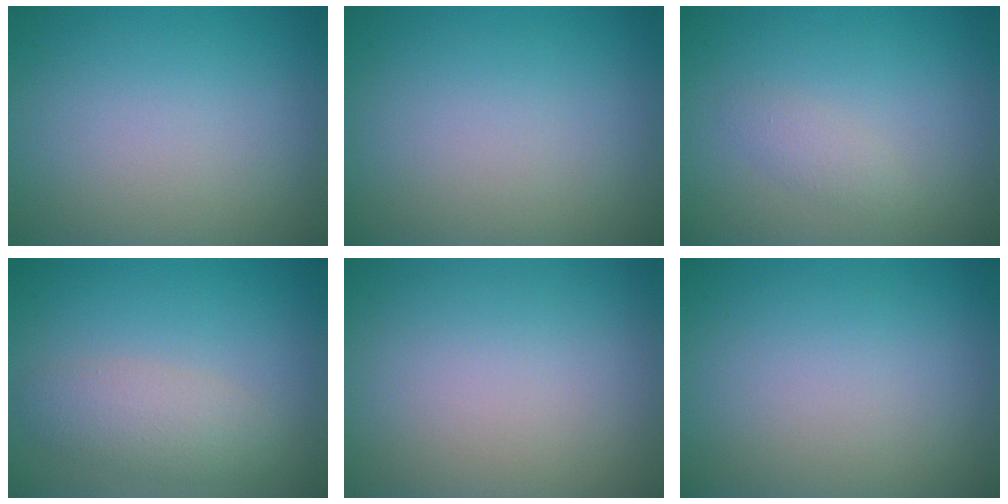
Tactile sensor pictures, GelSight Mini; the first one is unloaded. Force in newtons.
{"total": 0.0}
{"total": 1.2, "press": 1.2, "slide": 0.1}
{"total": 2.9, "press": 2.9, "slide": 0.2}
{"total": 0.0}
{"total": 0.0}